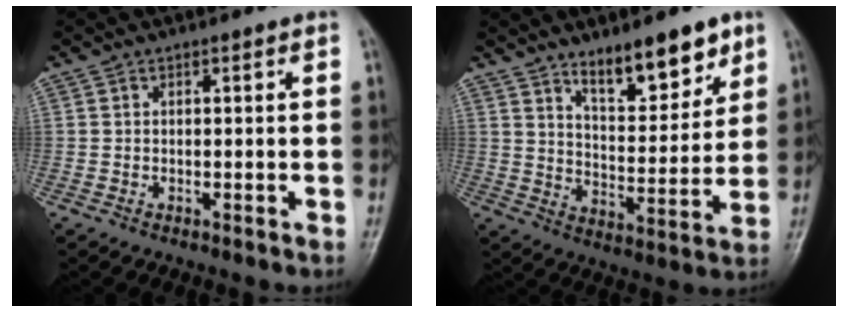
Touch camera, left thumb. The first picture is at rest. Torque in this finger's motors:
{"motor_torque": [0.06, 0.26, -0.24, -0.22, 0.10]}